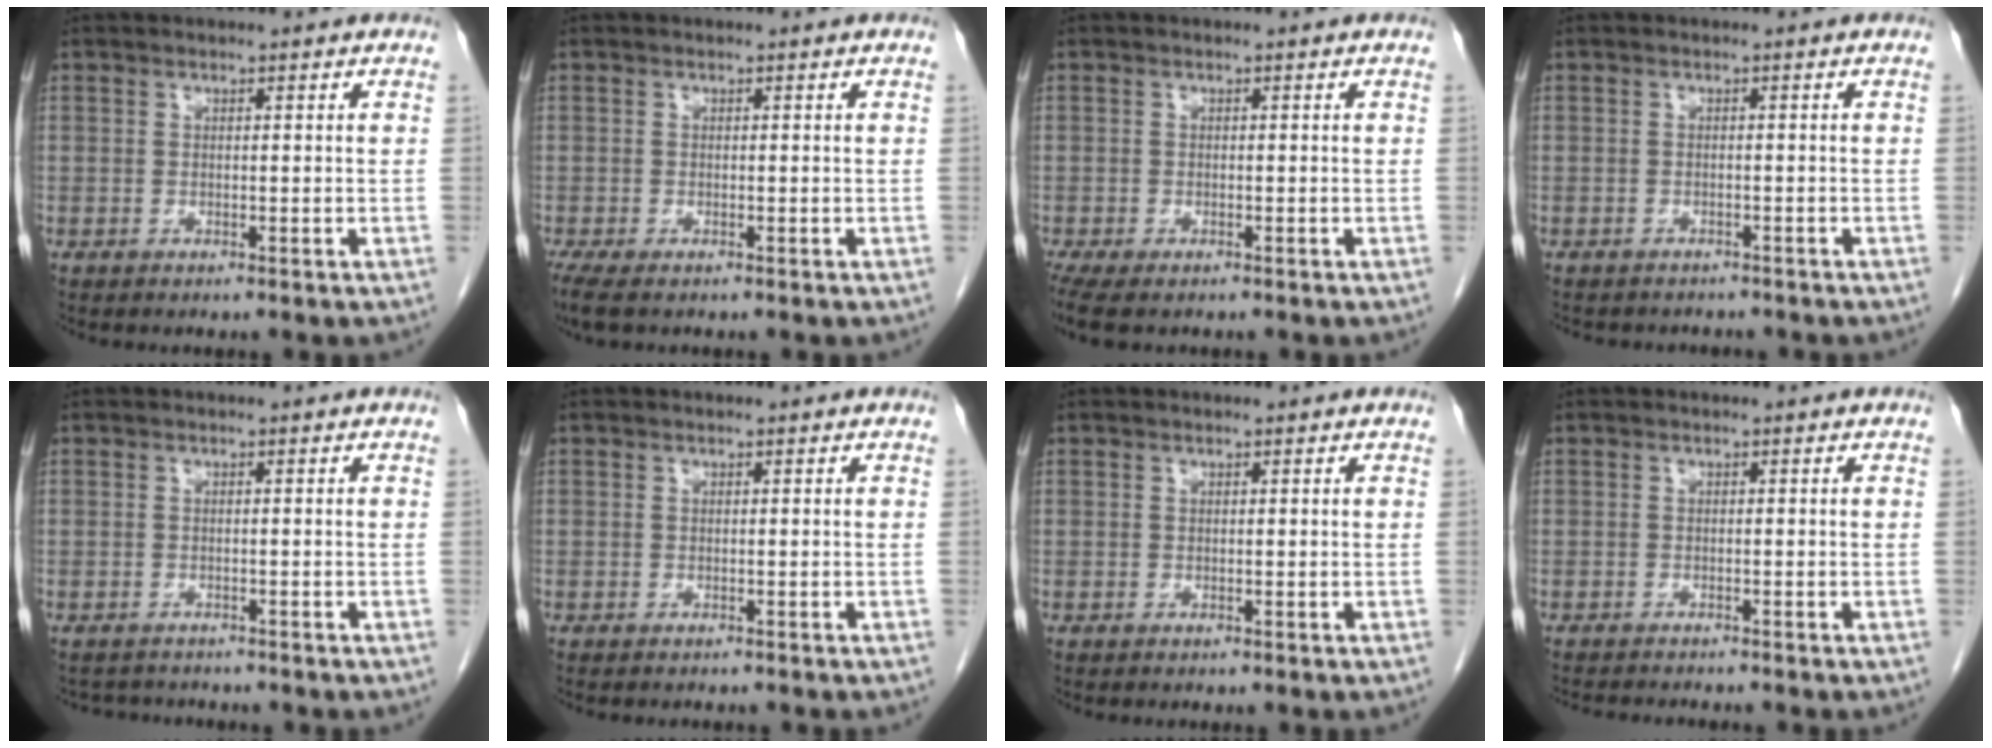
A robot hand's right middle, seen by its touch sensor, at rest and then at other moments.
{"total": 3.4, "force": [-2.4, 1.0, 2.1], "torque": [-0.044, -0.014, -0.038]}
{"total": 5.4, "force": [-3.9, 2.1, 3.1], "torque": [-0.062, -0.016, -0.063]}
{"total": 6.2, "force": [-5.5, 2.3, 1.6], "torque": [-0.025, 0.001, -0.066]}
{"total": 2.9, "force": [-2.7, 1.0, 0.0], "torque": [0.002, -0.004, -0.038]}
{"total": 2.1, "force": [-1.9, 0.5, 0.7], "torque": [-0.012, -0.003, -0.020]}
{"total": 0.0}
{"total": 4.8, "force": [-4.5, 0.3, 1.7], "torque": [-0.016, -0.011, -0.067]}